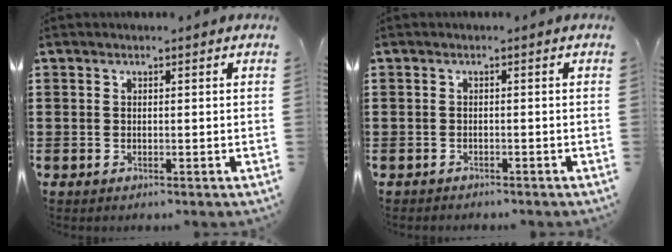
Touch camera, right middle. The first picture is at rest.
{"total": 0.8, "force": [-0.8, 0.1, -0.1], "torque": [-0.001, 0.002, -0.018]}